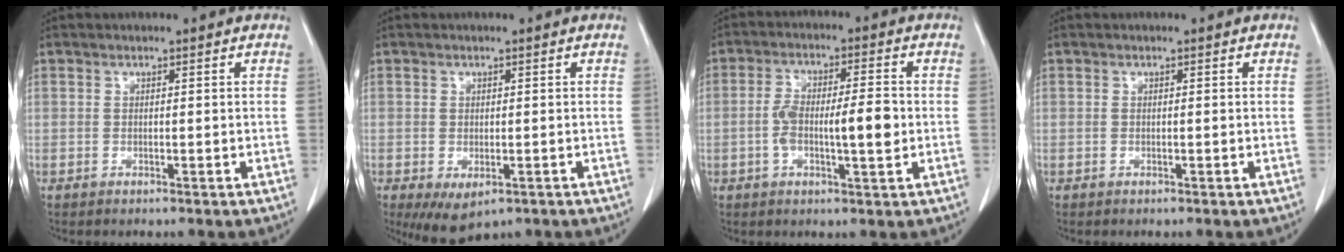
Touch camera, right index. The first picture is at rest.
{"total": 5.2, "force": [-2.6, 2.7, 3.6], "torque": [-0.054, -0.012, -0.032]}
{"total": 8.2, "force": [-1.0, 1.8, 8.0], "torque": [-0.144, 0.009, -0.018]}
{"total": 0.0}